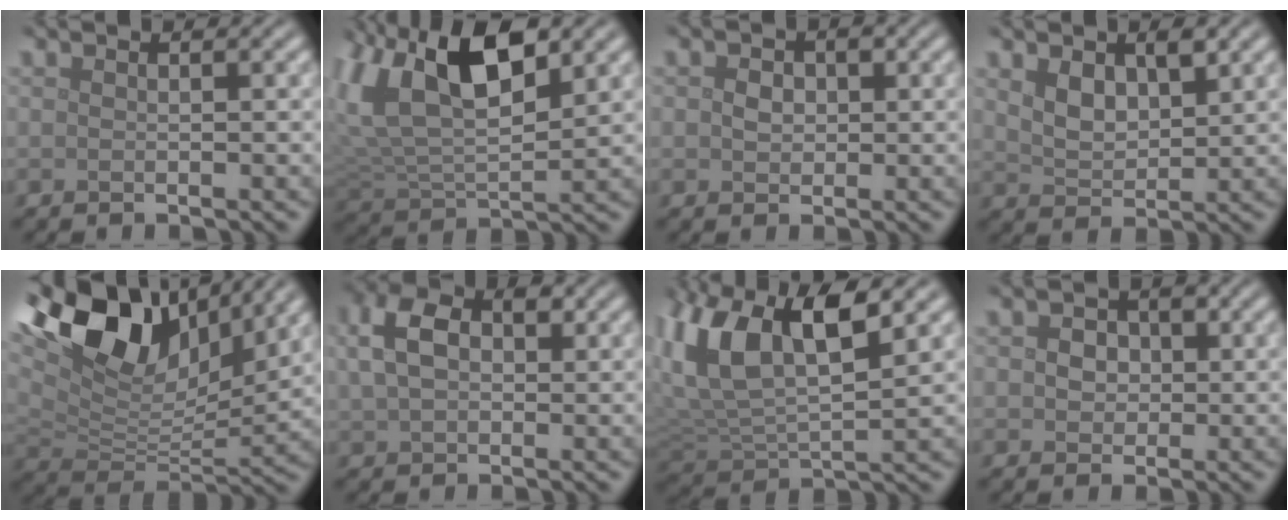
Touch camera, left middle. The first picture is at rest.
{"total": 11.0, "force": [5.4, 5.5, 7.9], "torque": [-0.174, 0.016, 0.098]}
{"total": 1.5, "force": [0.1, 1.3, 0.7], "torque": [-0.015, 0.000, -0.001]}
{"total": 2.9, "force": [1.3, 1.8, 1.9], "torque": [-0.043, -0.005, 0.029]}
{"total": 12.7, "force": [7.2, 6.5, 8.2], "torque": [-0.166, 0.019, 0.121]}
{"total": 5.3, "force": [1.5, 3.8, 3.4], "torque": [-0.080, 0.009, 0.019]}
{"total": 10.0, "force": [4.1, 4.8, 7.8], "torque": [-0.170, 0.011, 0.072]}
{"total": 2.5, "force": [0.4, 2.2, 1.2], "torque": [-0.012, 0.006, -0.009]}